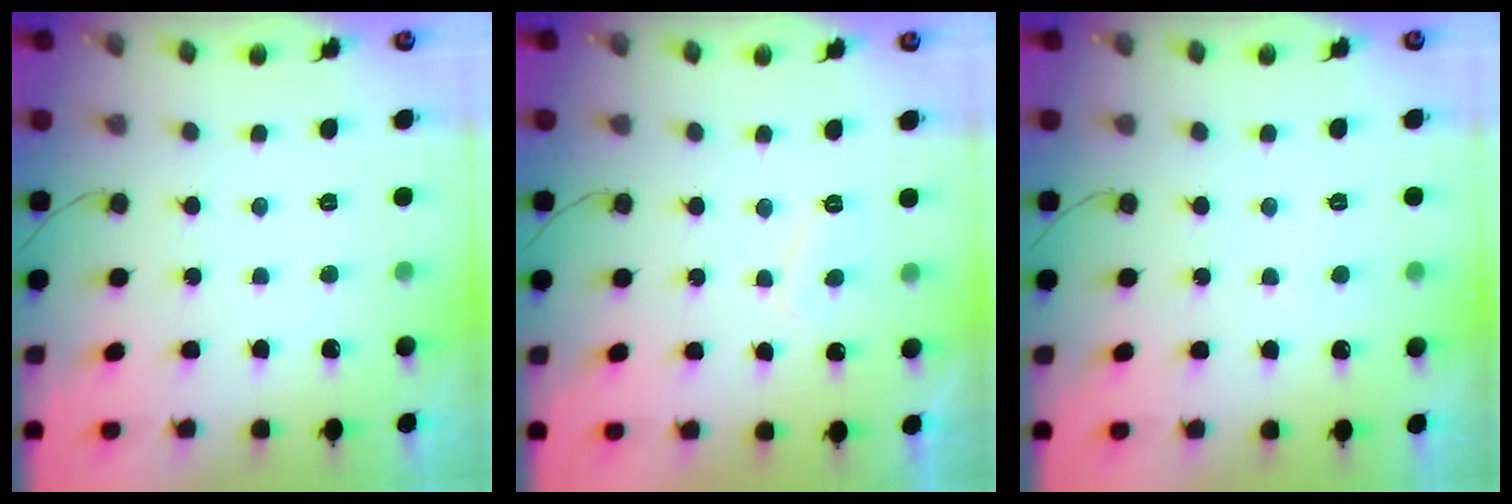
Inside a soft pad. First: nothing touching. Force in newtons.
{"total": 2.7, "press": 2.6, "slide": 0.8}
{"total": 2.4, "press": 2.4, "slide": 0.2}